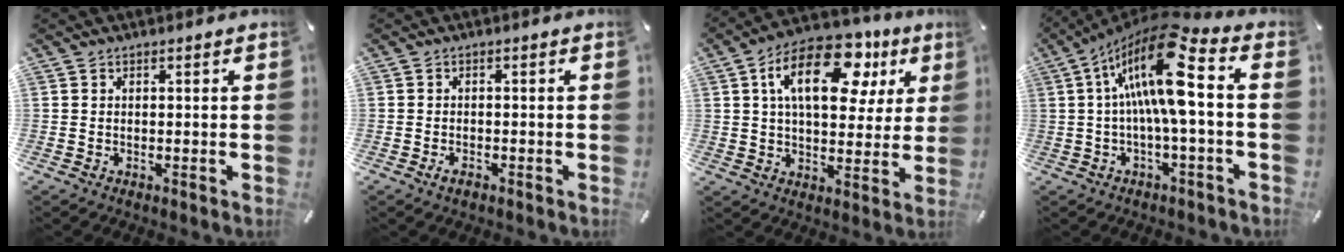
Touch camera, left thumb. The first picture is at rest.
{"total": 1.8, "force": [-1.1, 0.9, 1.2], "torque": [-0.022, 0.004, -0.020]}
{"total": 19.0, "force": [7.2, 10.6, 14.1], "torque": [-0.225, -0.012, 0.117]}
{"total": 17.8, "force": [3.0, 4.9, 16.8], "torque": [-0.329, -0.020, 0.038]}